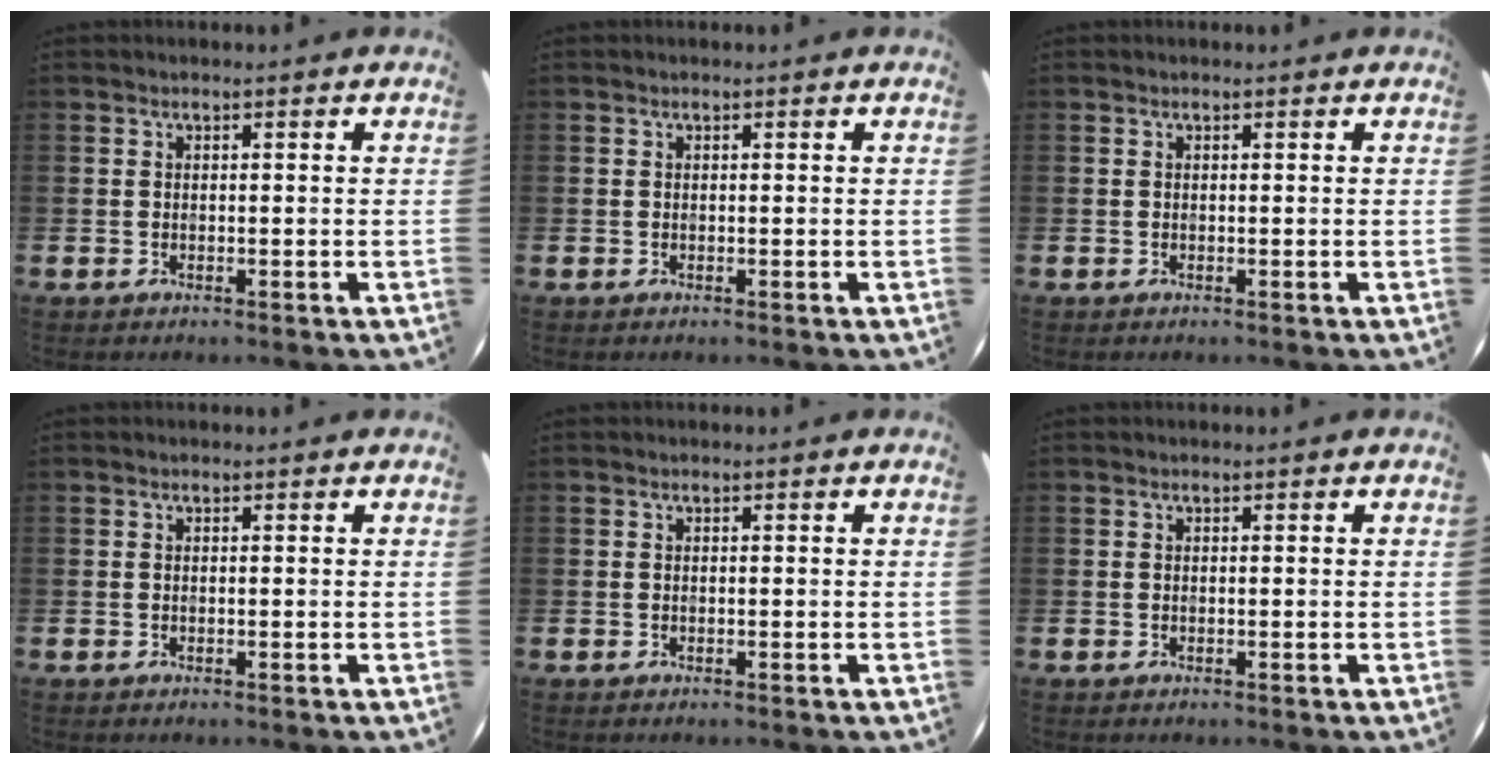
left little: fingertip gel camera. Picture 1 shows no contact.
{"total": 0.0}
{"total": 0.0}
{"total": 0.0}
{"total": 0.0}
{"total": 0.0}